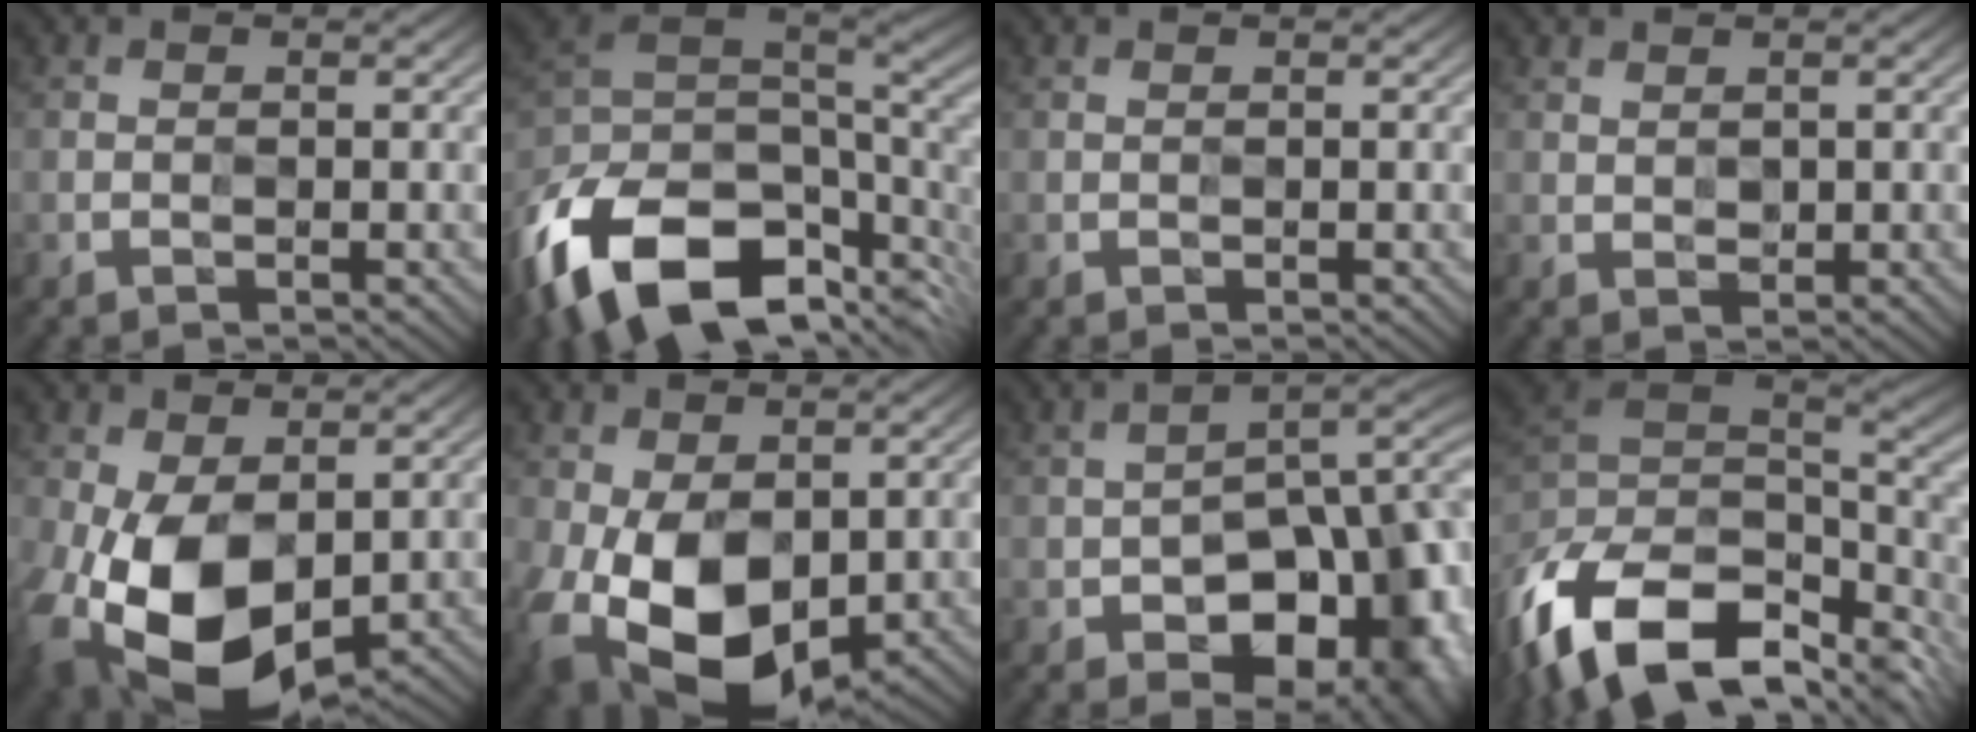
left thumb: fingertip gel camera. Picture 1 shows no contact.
{"total": 15.5, "force": [-6.9, 8.2, 11.2], "torque": [-0.275, -0.031, -0.104]}
{"total": 0.0}
{"total": 1.2, "force": [1.1, 0.2, -0.1], "torque": [-0.004, 0.000, 0.023]}
{"total": 12.6, "force": [-2.4, 8.4, 9.1], "torque": [-0.226, -0.044, -0.026]}
{"total": 12.6, "force": [-2.8, 8.4, 9.1], "torque": [-0.203, -0.039, -0.032]}
{"total": 15.4, "force": [-6.0, 9.2, 10.8], "torque": [-0.116, -0.002, -0.067]}
{"total": 15.3, "force": [-7.5, 8.9, 9.9], "torque": [-0.254, -0.020, -0.102]}